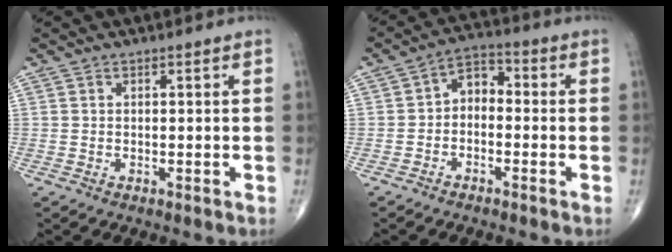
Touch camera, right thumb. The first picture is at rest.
{"total": 5.2, "force": [-1.0, 3.6, 3.6], "torque": [-0.041, 0.029, -0.033]}